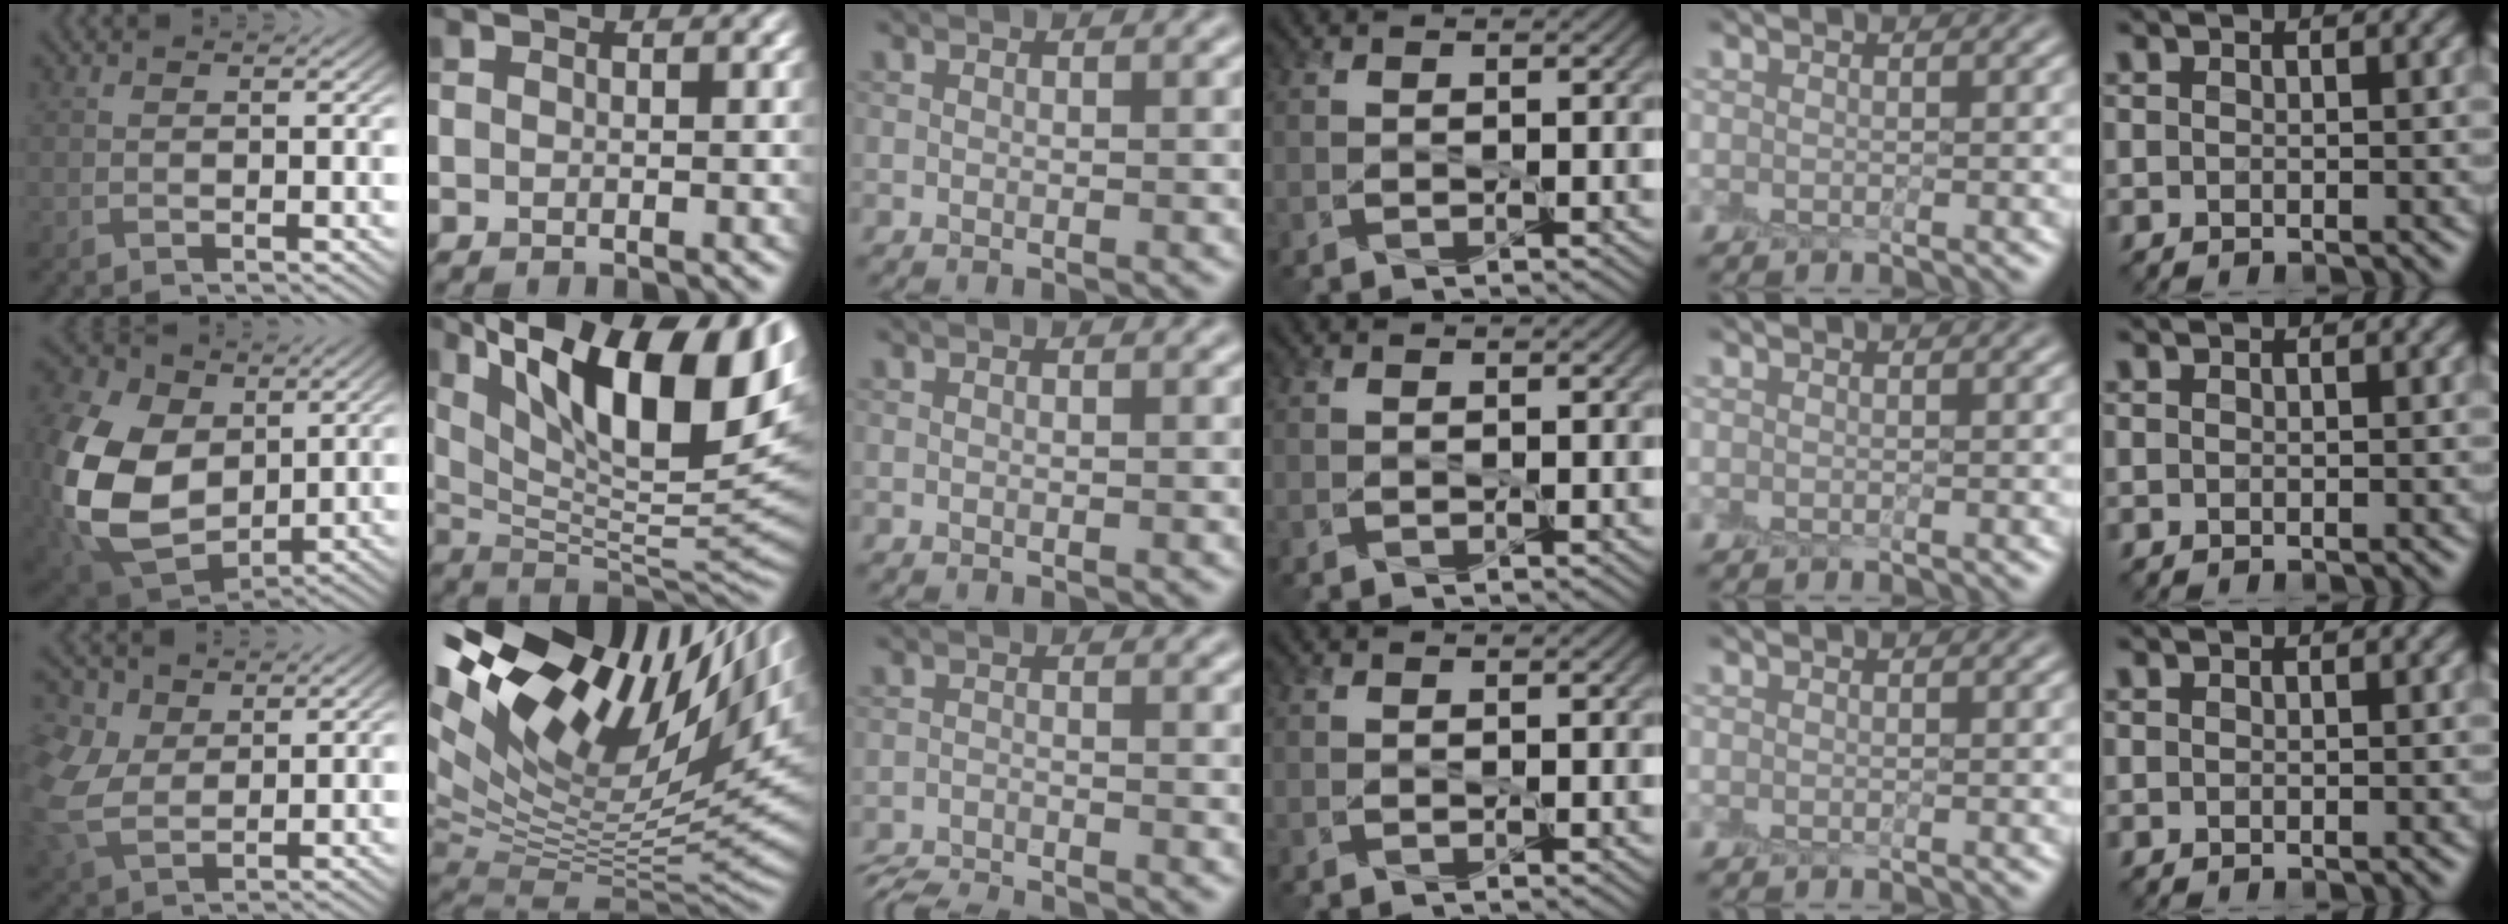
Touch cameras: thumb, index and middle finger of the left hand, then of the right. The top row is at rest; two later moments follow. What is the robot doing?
{"motion": "peel", "object": "postage stamp"}